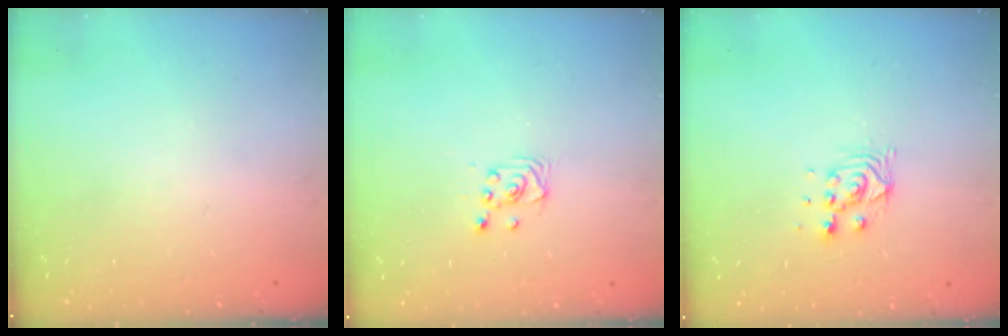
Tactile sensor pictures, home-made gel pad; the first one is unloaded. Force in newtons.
{"total": 2.6, "press": 2.6, "slide": 0.2}
{"total": 5.5, "press": 5.5, "slide": 0.3}